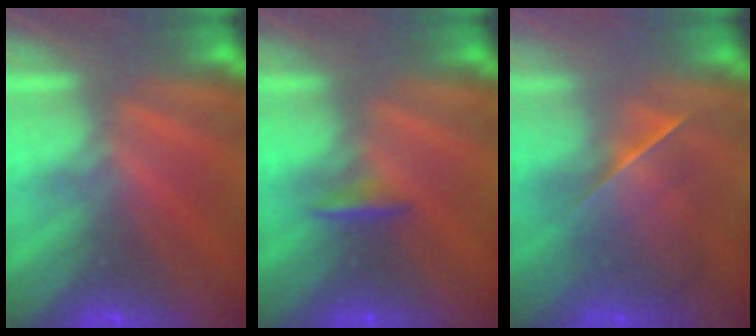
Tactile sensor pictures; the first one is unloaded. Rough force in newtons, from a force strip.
{"total": 1.5}
{"total": 2.4}